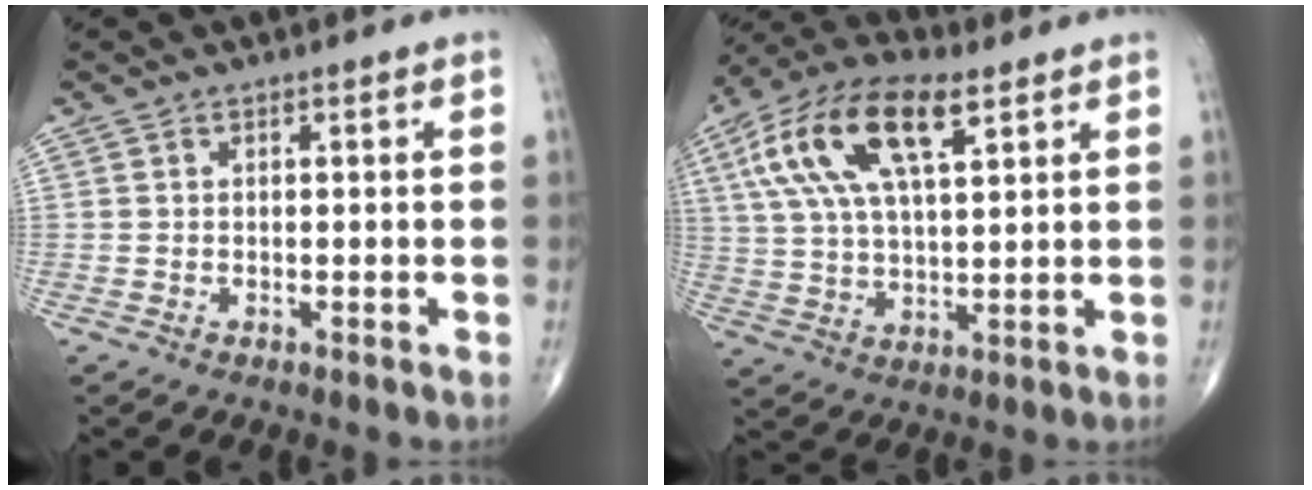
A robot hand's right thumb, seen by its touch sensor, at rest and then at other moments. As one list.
[{"total": 17.7, "force": [7.3, 7.5, 14.2], "torque": [-0.277, 0.006, 0.130]}]